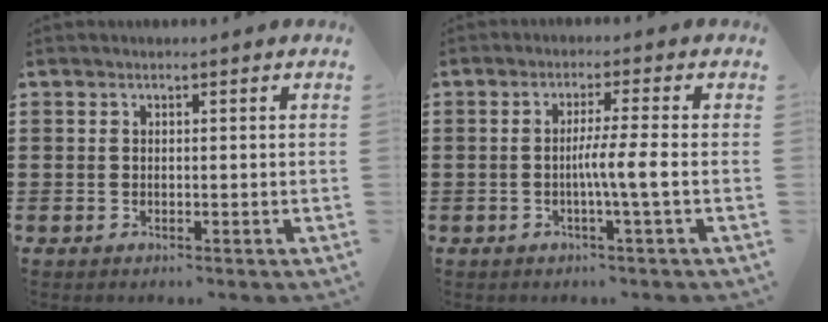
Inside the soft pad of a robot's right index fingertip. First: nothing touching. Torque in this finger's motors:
{"motor_torque": [1.03, -0.45, 0.48, 0.15]}